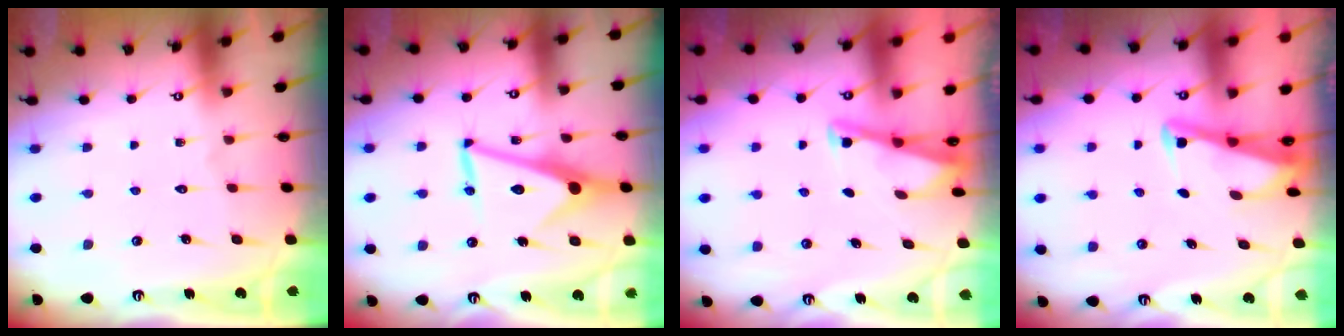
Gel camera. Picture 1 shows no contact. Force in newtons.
{"total": 12.8, "press": 12.8, "slide": 0.2}
{"total": 2.9, "press": 2.9, "slide": 0.3}
{"total": 2.7, "press": 2.7, "slide": 0.4}